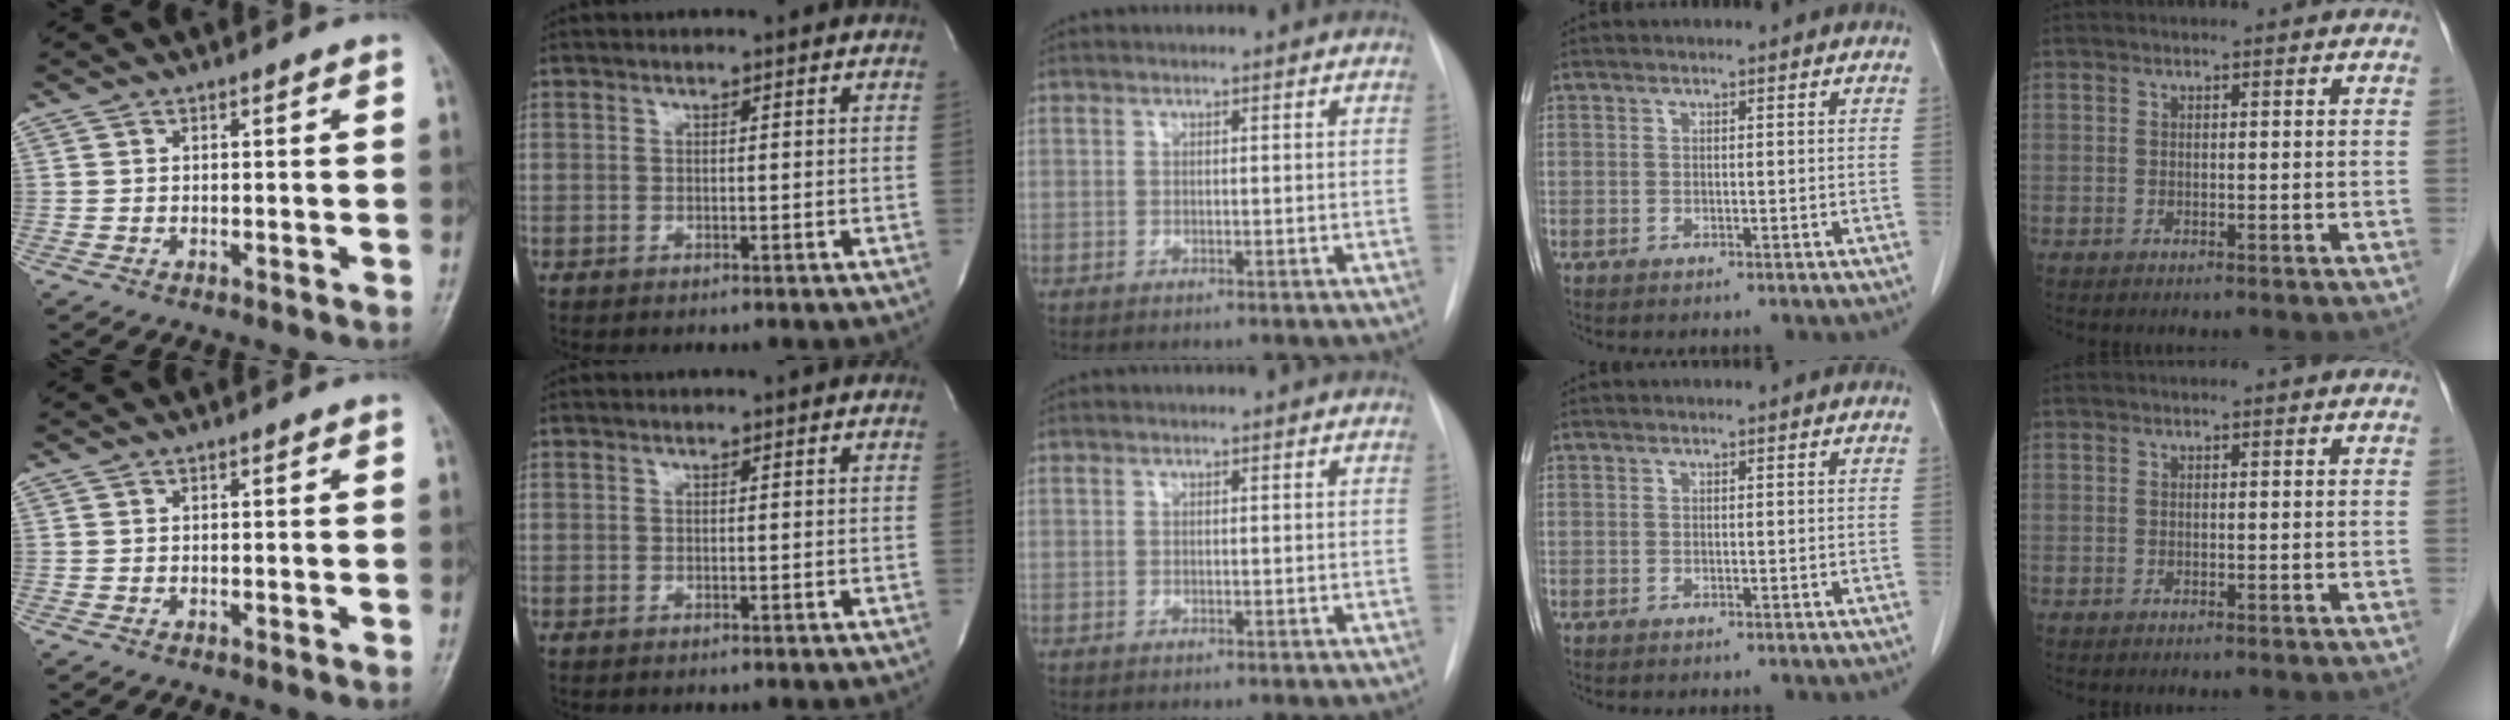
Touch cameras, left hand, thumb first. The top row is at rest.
{}